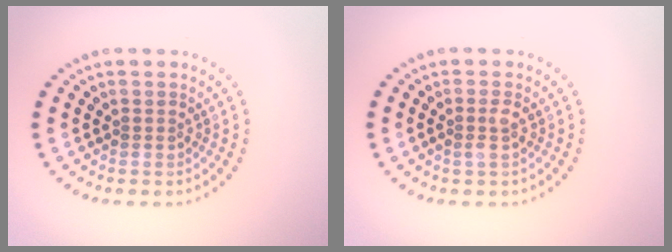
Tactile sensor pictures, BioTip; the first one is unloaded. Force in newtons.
{"total": 1.1, "press": 1.1, "slide": 0.3}